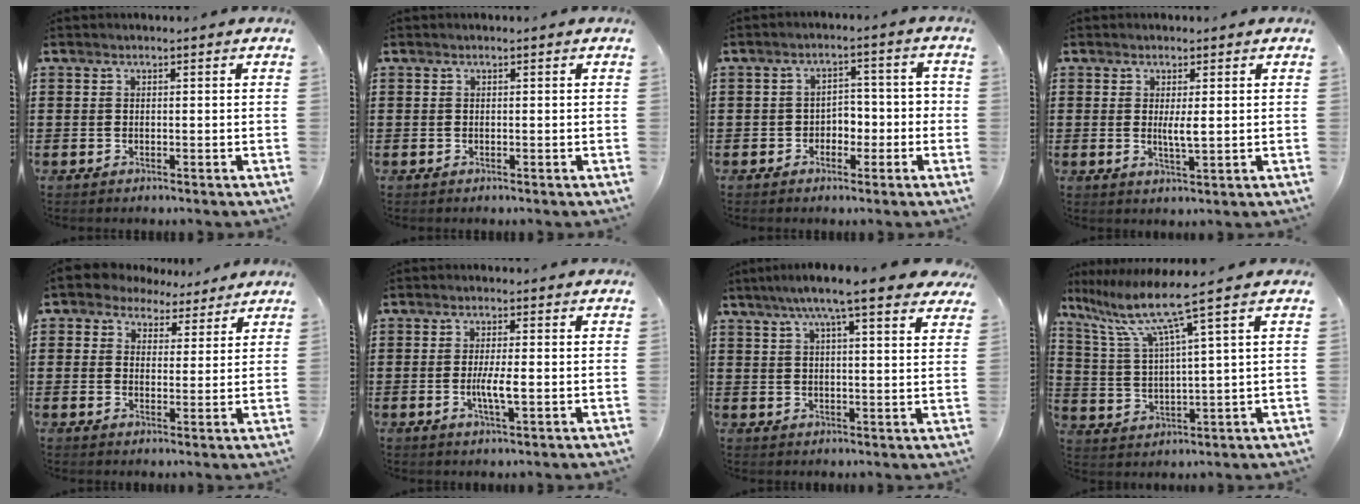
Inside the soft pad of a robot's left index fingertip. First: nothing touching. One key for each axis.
{"total": 0.0}
{"total": 3.4, "fx": -1.9, "fy": 2.5, "fz": 1.4, "tx": -0.035, "ty": 0.008, "tz": -0.043}
{"total": 2.9, "fx": 0.4, "fy": 0.5, "fz": 2.9, "tx": -0.055, "ty": -0.002, "tz": 0.006}
{"total": 3.8, "fx": 3.1, "fy": 2.3, "fz": 0.3, "tx": -0.025, "ty": -0.002, "tz": 0.056}
{"total": 3.9, "fx": -0.7, "fy": 0.7, "fz": 3.8, "tx": -0.073, "ty": -0.003, "tz": -0.016}
{"total": 7.7, "fx": 5.9, "fy": 0.5, "fz": 4.8, "tx": -0.103, "ty": -0.009, "tz": 0.100}
{"total": 8.8, "fx": 6.0, "fy": -0.3, "fz": 6.4, "tx": -0.147, "ty": -0.028, "tz": 0.098}